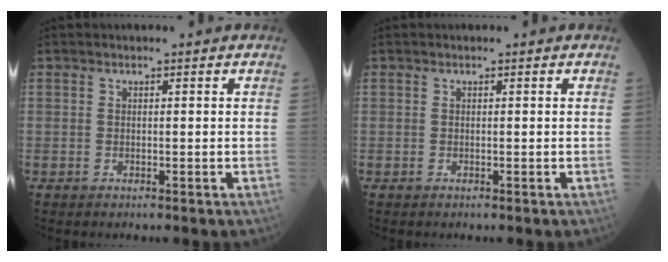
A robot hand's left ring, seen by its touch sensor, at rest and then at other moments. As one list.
[{"total": 0.0}]